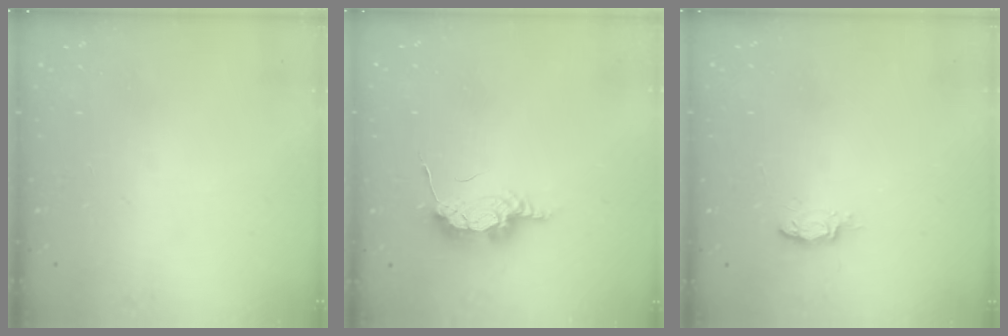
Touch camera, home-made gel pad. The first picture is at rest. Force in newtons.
{"total": 7.5, "press": 7.5, "slide": 0.9}
{"total": 2.8, "press": 2.8, "slide": 0.4}